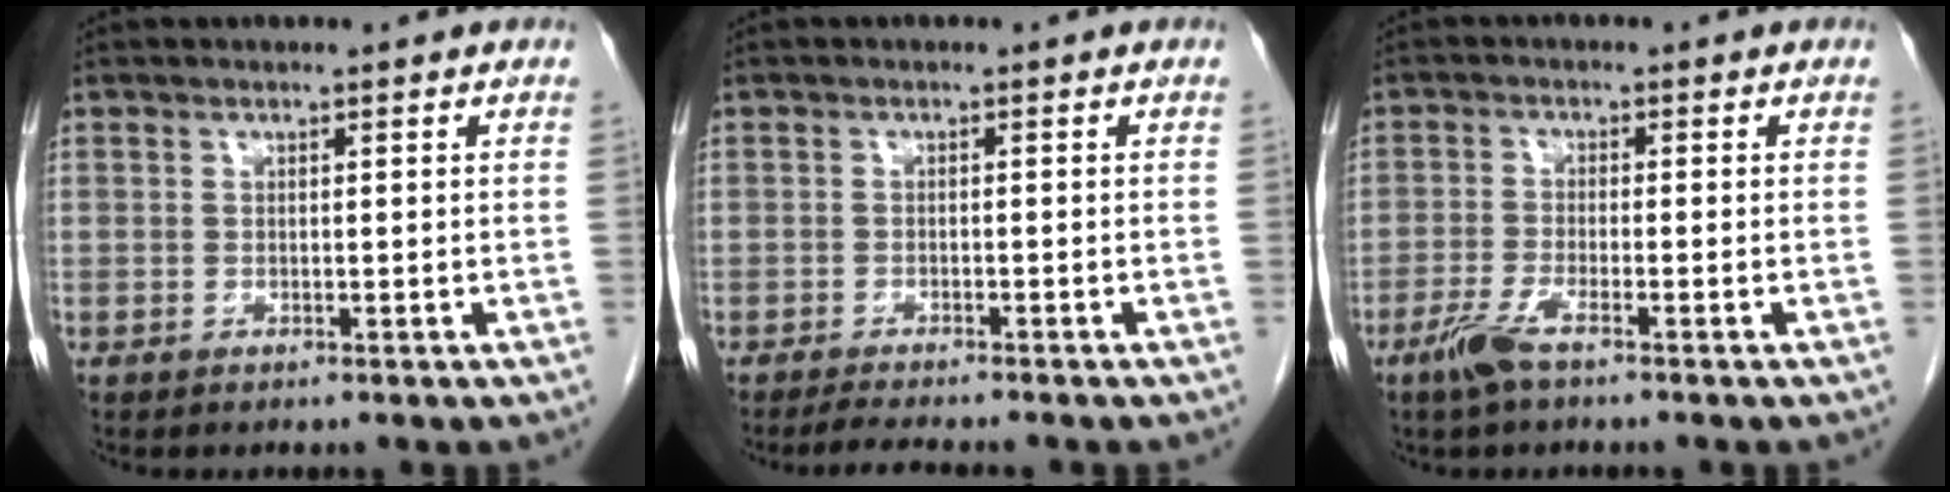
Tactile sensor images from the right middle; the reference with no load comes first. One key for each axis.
{"total": 4.4, "fx": -3.9, "fy": 0.4, "fz": 2.0, "tx": -0.033, "ty": -0.012, "tz": -0.059}
{"total": 4.1, "fx": -2.8, "fy": 0.3, "fz": 3.0, "tx": -0.070, "ty": -0.008, "tz": -0.059}